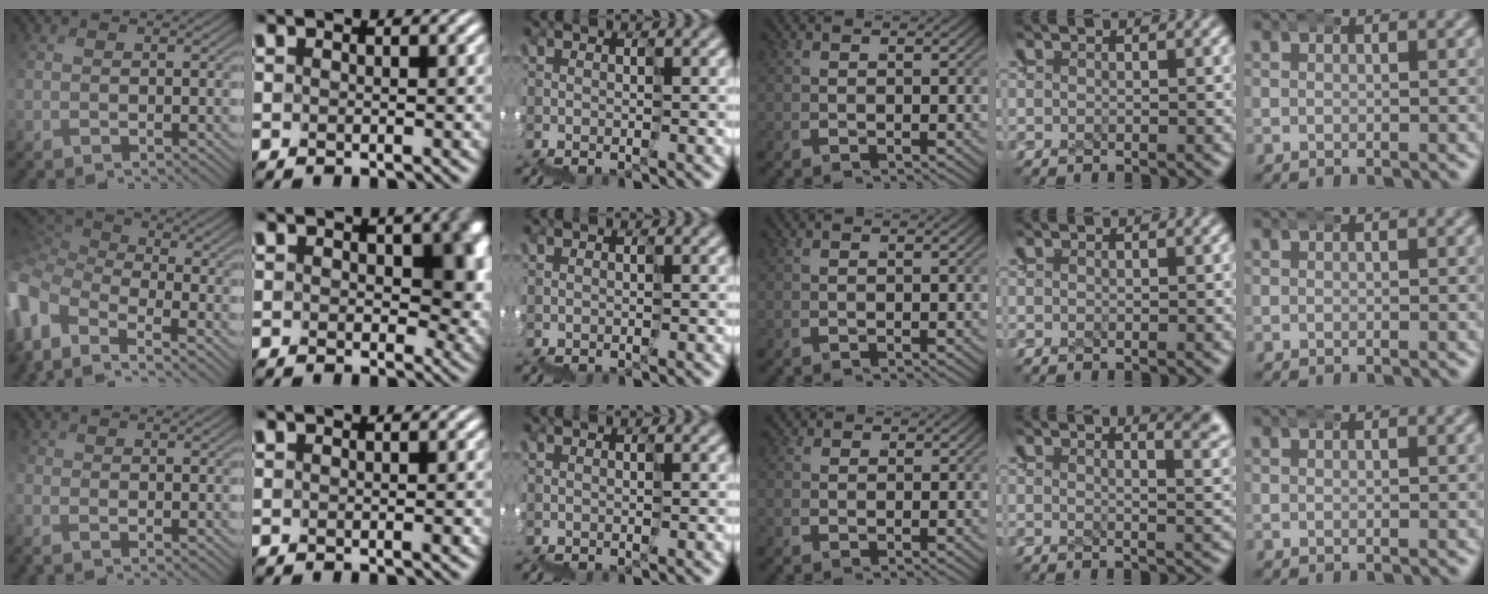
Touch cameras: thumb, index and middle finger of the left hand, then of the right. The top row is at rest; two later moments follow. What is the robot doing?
{"motion": "wrap", "object": "ethernet cable"}